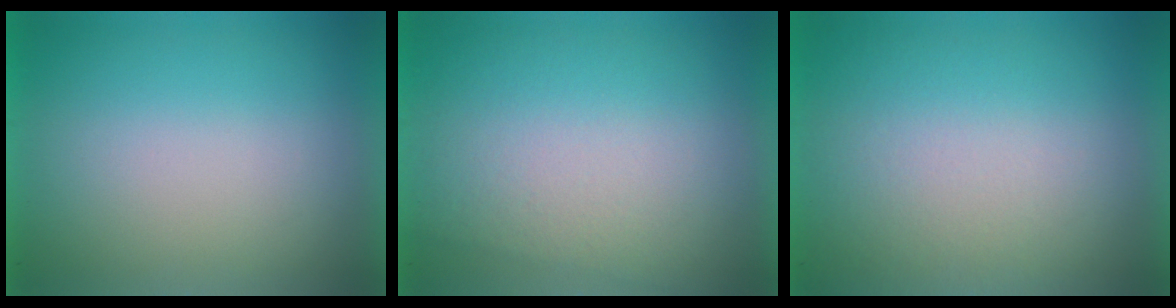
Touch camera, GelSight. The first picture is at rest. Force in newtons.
{"total": 3.0}
{"total": 2.5}